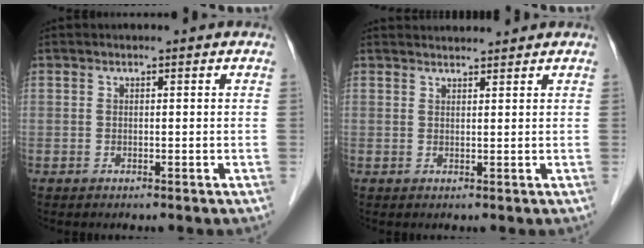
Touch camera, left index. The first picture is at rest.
{"total": 2.8, "force": [2.8, 0.0, 0.1], "torque": [-0.006, 0.022, 0.047]}